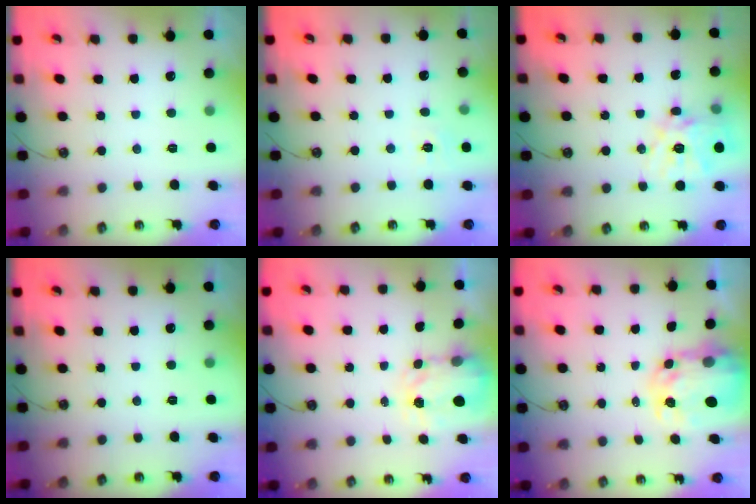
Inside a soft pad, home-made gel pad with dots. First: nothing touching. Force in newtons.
{"total": 4.8, "press": 4.8, "slide": 0.4}
{"total": 15.1, "press": 15.0, "slide": 1.5}
{"total": 0.0}
{"total": 3.5, "press": 3.5, "slide": 0.6}
{"total": 6.7, "press": 6.7, "slide": 0.6}